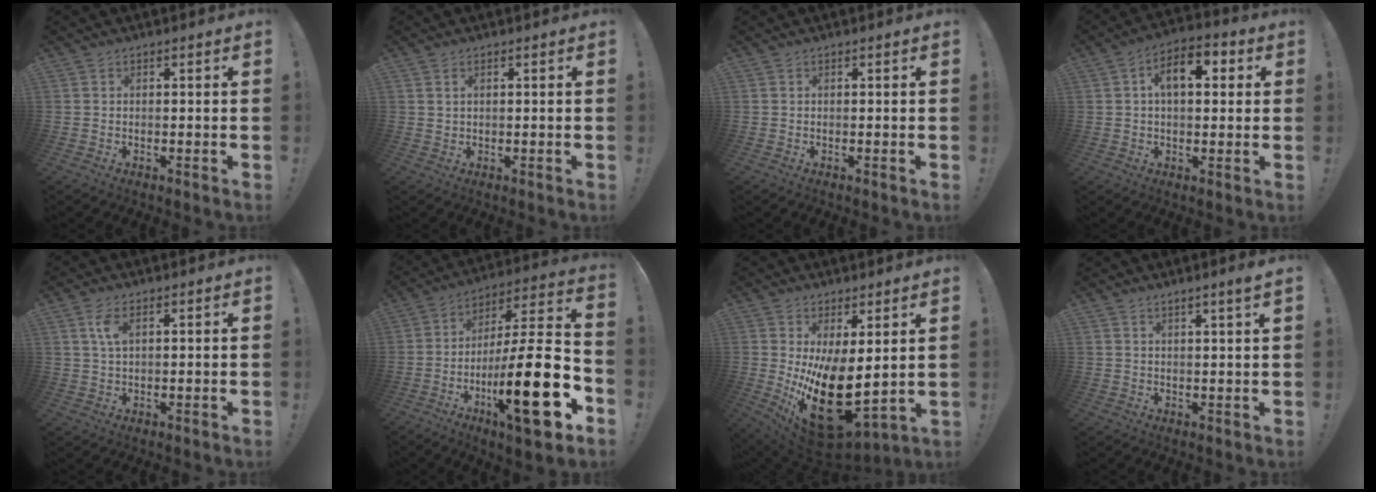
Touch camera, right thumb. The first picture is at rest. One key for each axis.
{"total": 1.3, "fx": 0.7, "fy": 0.7, "fz": 0.8, "tx": -0.017, "ty": 0.002, "tz": 0.012}
{"total": 0.0}
{"total": 10.0, "fx": 2.3, "fy": 5.6, "fz": 7.9, "tx": -0.116, "ty": 0.007, "tz": 0.038}
{"total": 4.4, "fx": 1.7, "fy": 1.8, "fz": 3.6, "tx": -0.068, "ty": 0.001, "tz": 0.028}
{"total": 25.8, "fx": -9.1, "fy": 5.7, "fz": 23.5, "tx": -0.391, "ty": 0.034, "tz": -0.151}
{"total": 20.0, "fx": -0.4, "fy": 10.1, "fz": 17.2, "tx": -0.271, "ty": -0.025, "tz": 0.021}
{"total": 2.9, "fx": 2.0, "fy": -0.5, "fz": 2.0, "tx": -0.029, "ty": -0.012, "tz": 0.032}